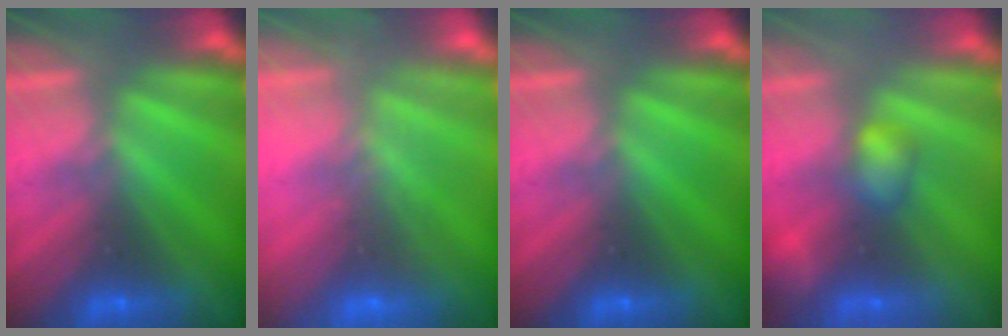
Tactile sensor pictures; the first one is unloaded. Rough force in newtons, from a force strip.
{"total": 5.9}
{"total": 0.0}
{"total": 2.9}